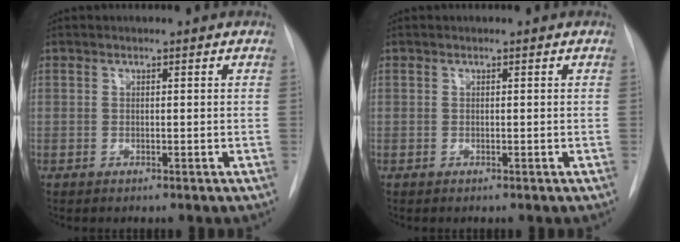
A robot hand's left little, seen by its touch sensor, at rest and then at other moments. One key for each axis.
{"total": 0.0}